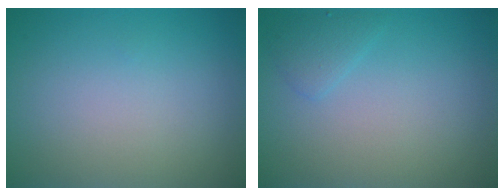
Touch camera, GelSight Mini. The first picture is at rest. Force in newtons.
{"total": 1.3, "press": 1.3, "slide": 0.1}